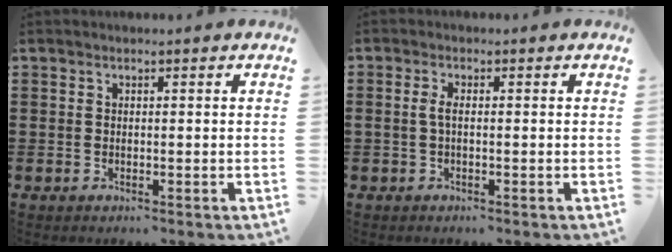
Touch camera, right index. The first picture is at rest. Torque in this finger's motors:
{"motor_torque": [0.39, -0.31, 0.24, 0.08]}